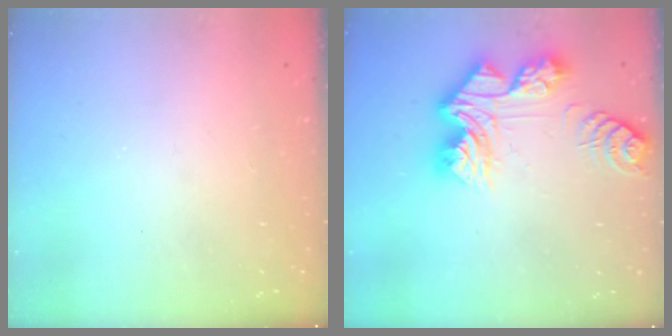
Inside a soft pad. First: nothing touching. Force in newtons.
{"total": 14.1, "press": 14.1, "slide": 1.5}